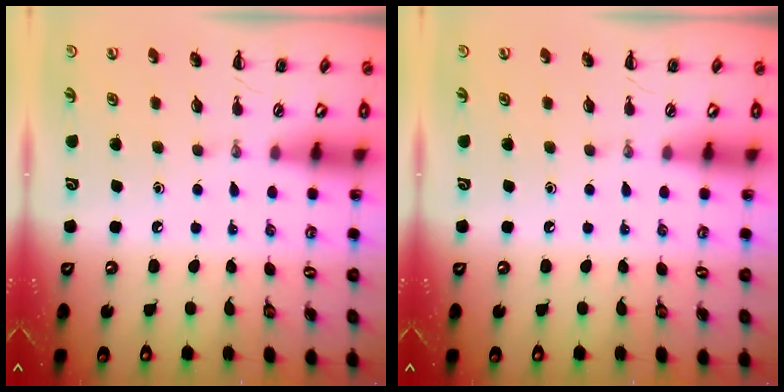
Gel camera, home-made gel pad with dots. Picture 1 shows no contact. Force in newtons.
{"total": 0.0}